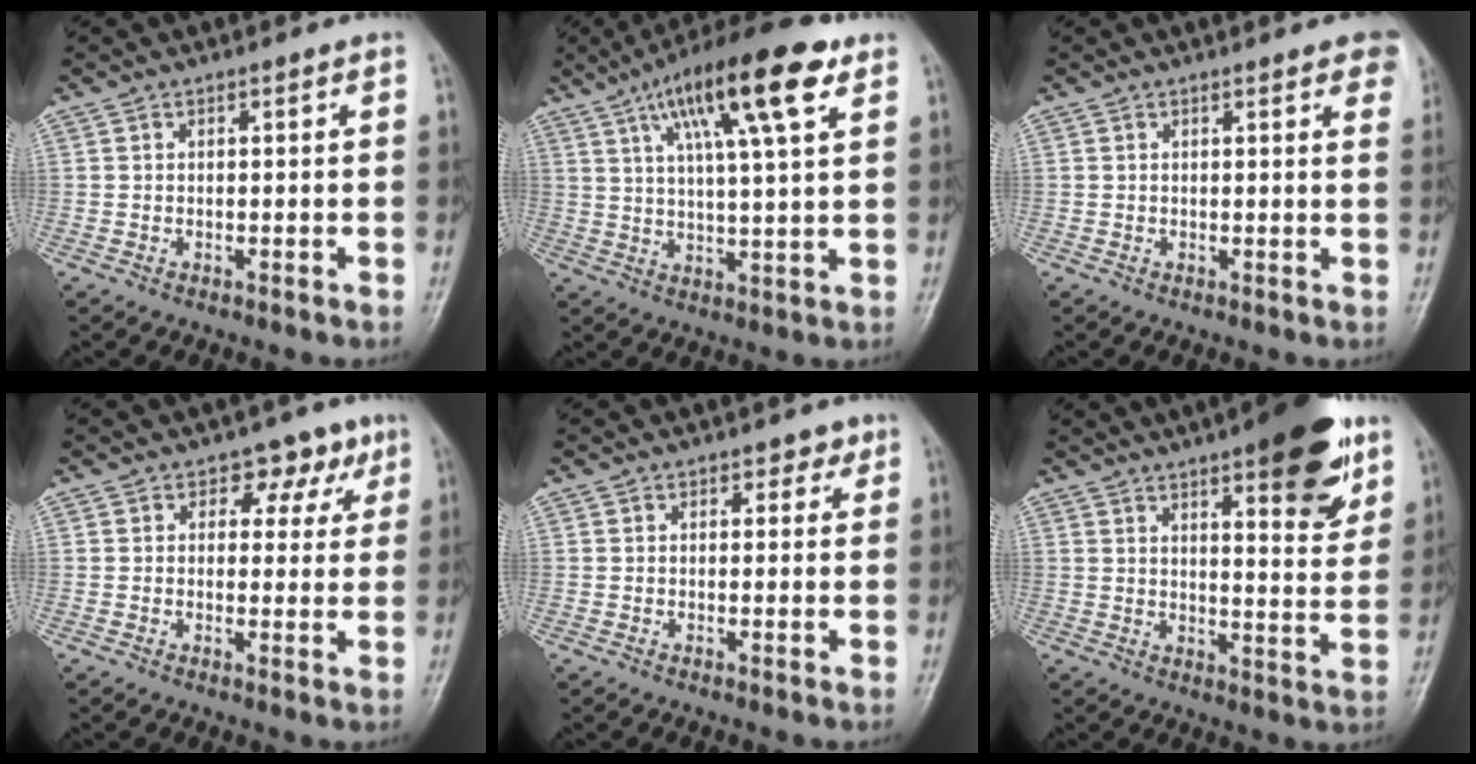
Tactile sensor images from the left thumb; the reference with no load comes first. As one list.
[{"total": 17.3, "force": [8.4, 3.9, 14.6], "torque": [-0.228, -0.010, 0.134]}, {"total": 6.1, "force": [3.7, 1.8, 4.5], "torque": [-0.034, -0.003, 0.034]}, {"total": 5.6, "force": [2.7, 4.2, 2.6], "torque": [0.007, -0.004, 0.028]}, {"total": 1.9, "force": [1.0, 1.4, 0.8], "torque": [0.008, -0.002, 0.007]}, {"total": 15.5, "force": [8.9, 4.7, 11.7], "torque": [-0.122, -0.042, 0.119]}]